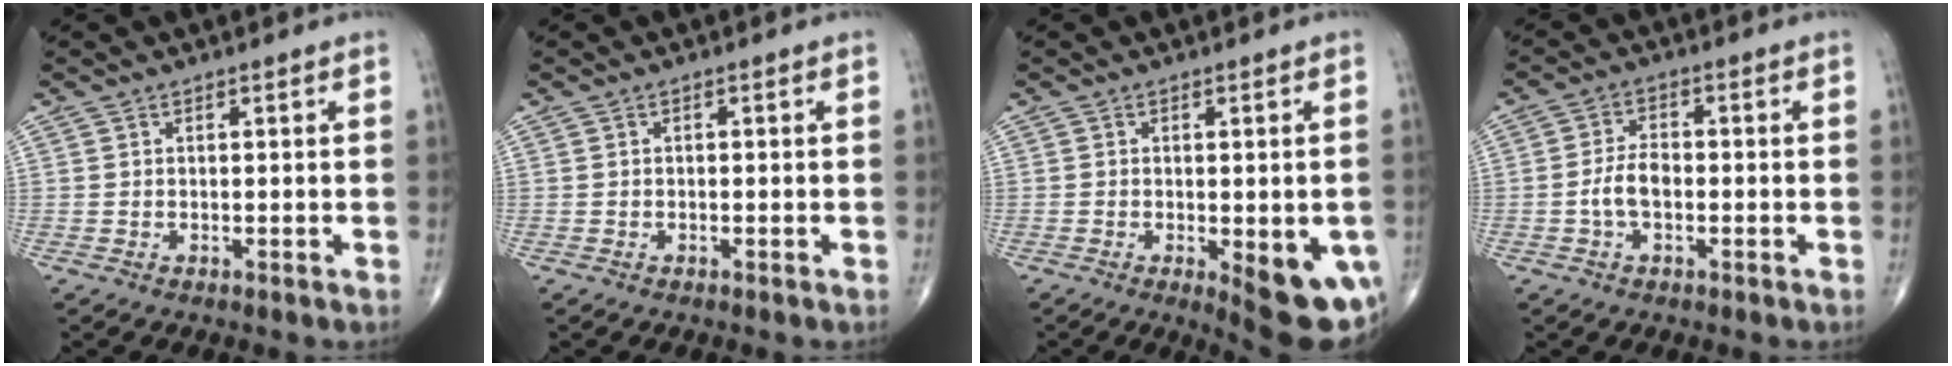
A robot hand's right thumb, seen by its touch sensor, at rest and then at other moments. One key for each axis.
{"total": 0.0}
{"total": 12.0, "fx": -3.8, "fy": 4.3, "fz": 10.5, "tx": -0.110, "ty": -0.008, "tz": -0.036}
{"total": 4.7, "fx": -1.1, "fy": 2.6, "fz": 3.7, "tx": -0.072, "ty": 0.016, "tz": -0.025}